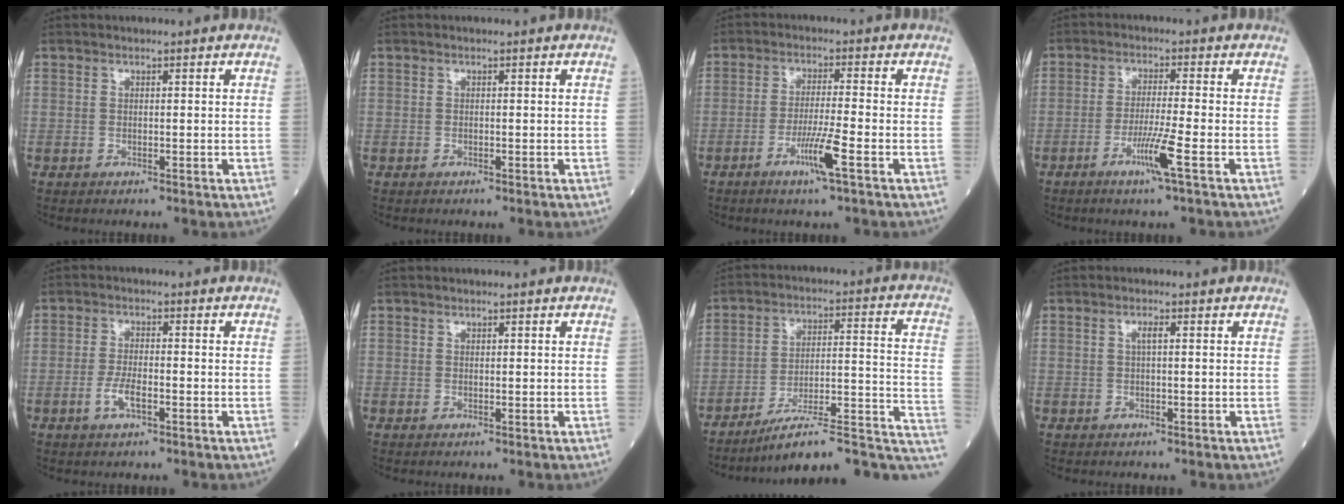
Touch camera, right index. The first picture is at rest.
{"total": 0.0}
{"total": 5.5, "force": [-2.6, -0.6, 4.8], "torque": [-0.093, -0.011, -0.051]}
{"total": 5.3, "force": [-2.4, -1.0, 4.7], "torque": [-0.091, -0.013, -0.049]}
{"total": 3.6, "force": [-1.4, 1.1, 3.1], "torque": [-0.065, 0.001, -0.026]}
{"total": 1.4, "force": [0.9, 0.9, 0.7], "torque": [-0.008, -0.002, 0.017]}
{"total": 17.2, "force": [-12.8, 2.8, 11.0], "torque": [-0.096, 0.051, -0.186]}
{"total": 1.4, "force": [0.4, 0.2, 1.3], "torque": [-0.026, 0.002, 0.005]}